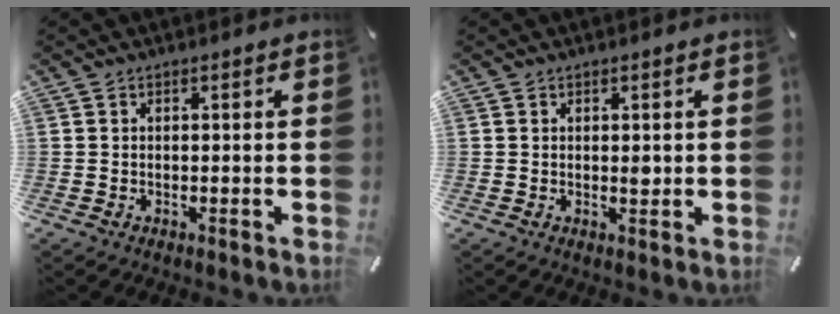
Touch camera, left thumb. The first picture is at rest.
{"total": 1.3, "force": [0.2, 0.8, 1.1], "torque": [-0.013, -0.002, 0.001]}